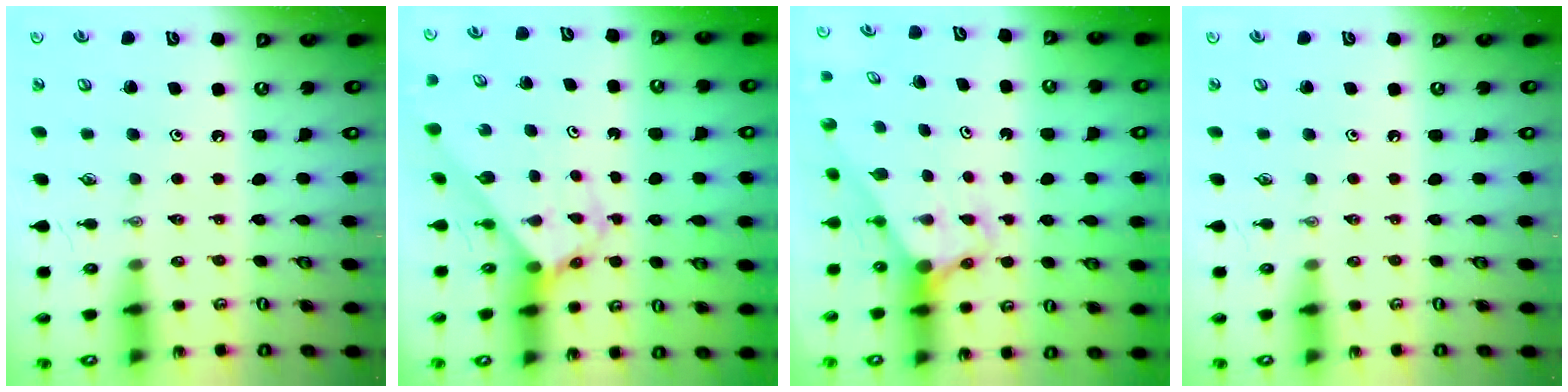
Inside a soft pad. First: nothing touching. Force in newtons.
{"total": 2.7, "press": 2.7, "slide": 0.1}
{"total": 2.6, "press": 2.6, "slide": 0.0}
{"total": 0.0}